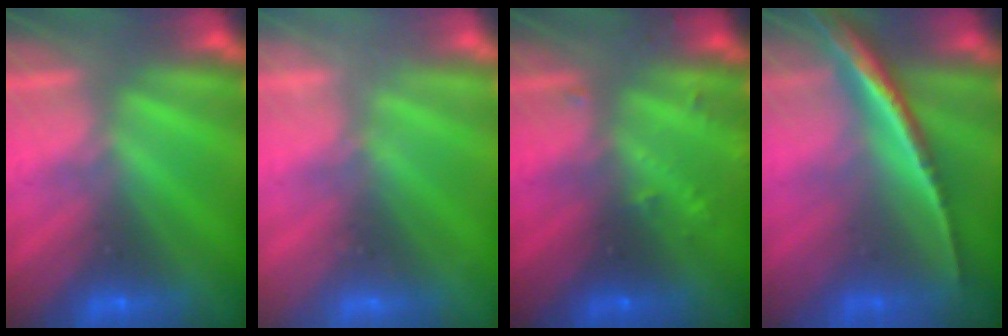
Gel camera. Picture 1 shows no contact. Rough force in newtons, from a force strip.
{"total": 2.1}
{"total": 2.9}
{"total": 1.8}